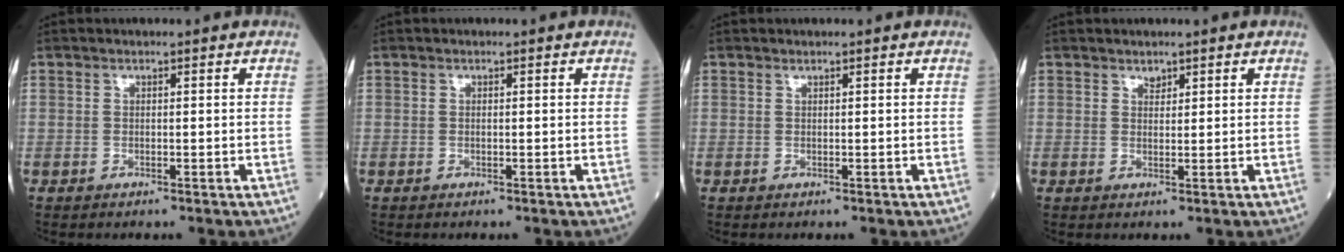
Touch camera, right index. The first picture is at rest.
{"total": 0.0}
{"total": 0.0}
{"total": 1.1, "force": [0.9, 0.6, 0.3], "torque": [-0.004, -0.004, 0.014]}